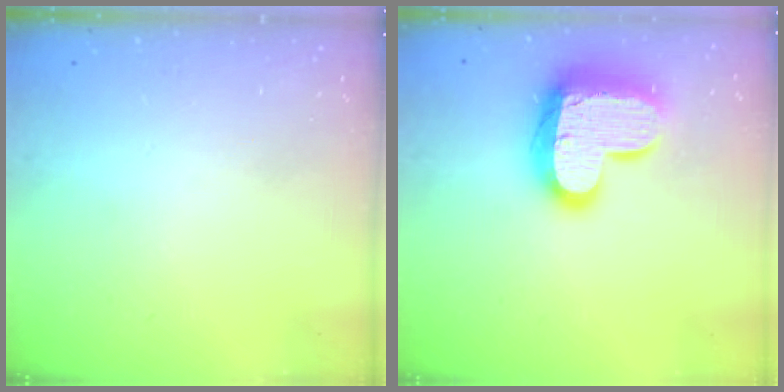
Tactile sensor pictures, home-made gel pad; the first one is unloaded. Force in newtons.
{"total": 17.8, "press": 17.8, "slide": 1.3}